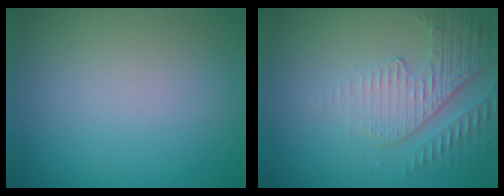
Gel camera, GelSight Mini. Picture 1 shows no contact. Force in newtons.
{"total": 5.0, "press": 3.4, "slide": 3.8}